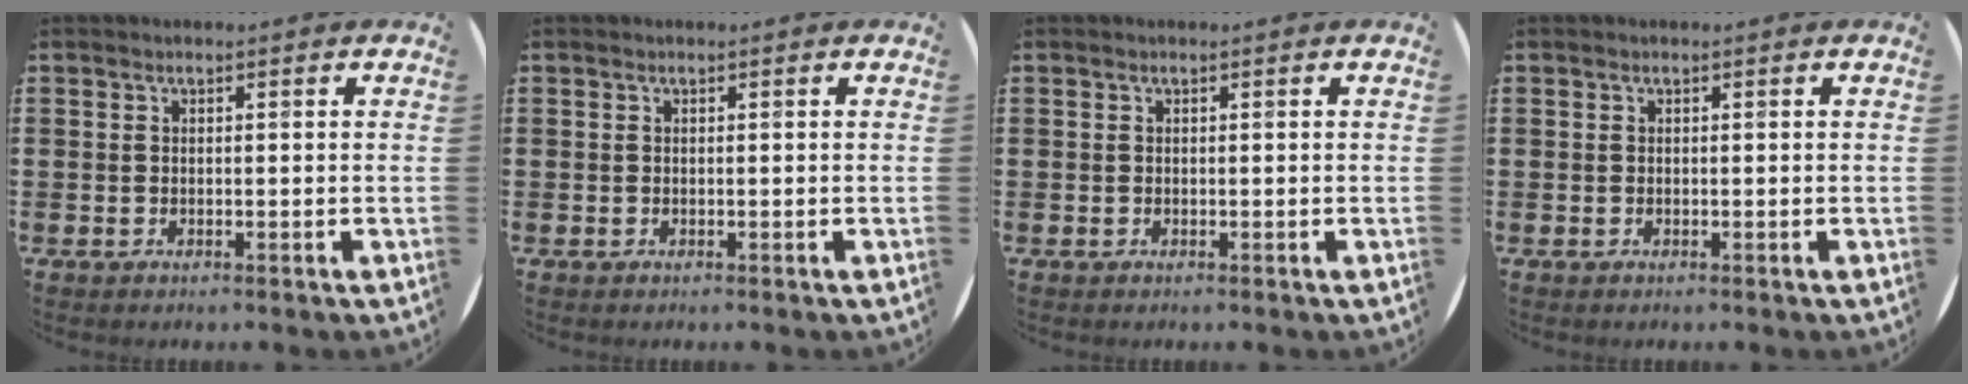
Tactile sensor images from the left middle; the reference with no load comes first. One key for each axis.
{"total": 0.0}
{"total": 0.0}
{"total": 0.0}